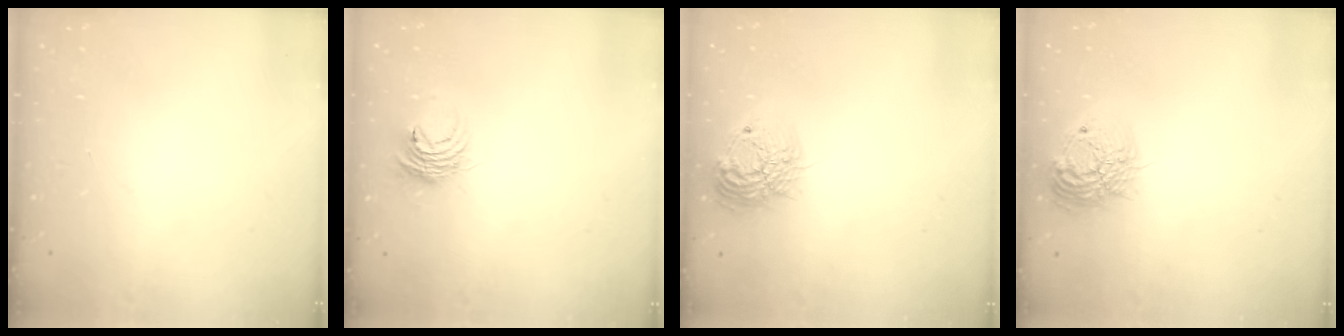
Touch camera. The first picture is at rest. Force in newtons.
{"total": 6.5, "press": 6.5, "slide": 0.4}
{"total": 15.5, "press": 15.4, "slide": 1.2}
{"total": 15.5, "press": 15.4, "slide": 1.2}